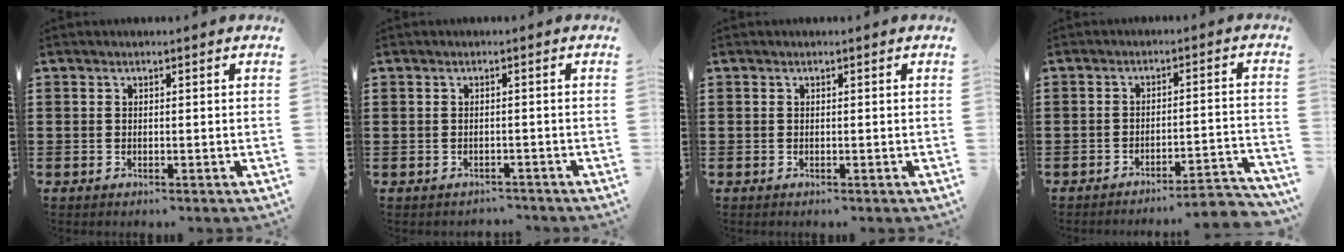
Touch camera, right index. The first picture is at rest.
{"total": 1.1, "force": [-0.9, 0.5, -0.1], "torque": [-0.003, 0.003, -0.022]}
{"total": 0.0}
{"total": 3.8, "force": [-3.5, -0.2, 1.5], "torque": [-0.029, -0.012, -0.072]}